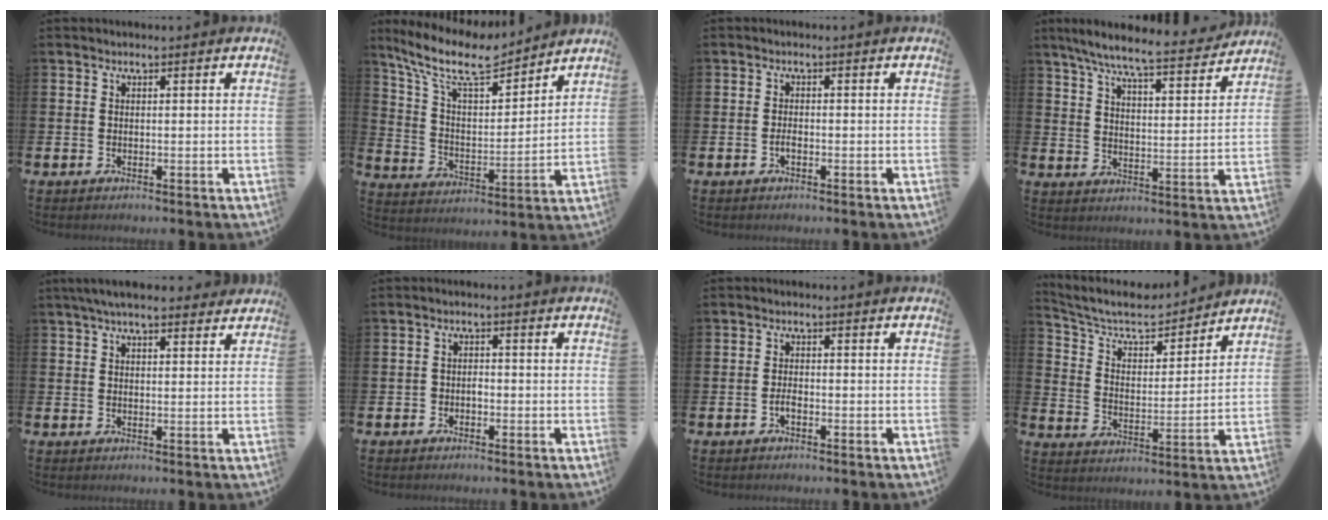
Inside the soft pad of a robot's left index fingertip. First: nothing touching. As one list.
[{"total": 10.8, "force": [9.3, 3.0, 4.7], "torque": [-0.121, -0.053, 0.162]}, {"total": 1.2, "force": [-0.6, 0.5, 0.9], "torque": [-0.018, 0.000, -0.012]}, {"total": 7.9, "force": [7.2, 0.4, 3.1], "torque": [-0.079, -0.049, 0.122]}, {"total": 4.6, "force": [3.9, 1.1, 2.0], "torque": [-0.042, -0.007, 0.071]}, {"total": 1.3, "force": [-0.7, 1.0, 0.4], "torque": [-0.002, -0.001, -0.017]}, {"total": 1.4, "force": [-0.8, 0.6, 1.0], "torque": [-0.013, -0.003, -0.017]}, {"total": 7.9, "force": [7.3, 2.3, 2.0], "torque": [-0.070, -0.056, 0.124]}]